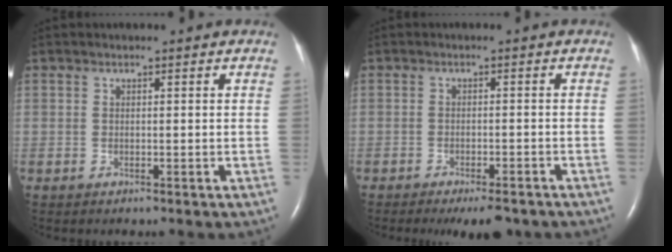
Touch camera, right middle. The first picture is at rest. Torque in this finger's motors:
{"motor_torque": [0.83, -0.80, 0.09, 0.02]}